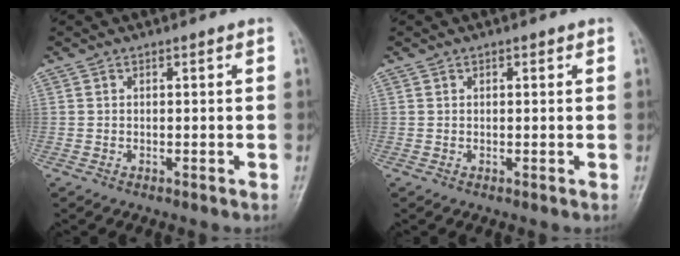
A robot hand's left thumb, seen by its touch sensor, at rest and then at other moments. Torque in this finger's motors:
{"motor_torque": [-0.34, -0.07, -0.38, -0.20, 0.07]}